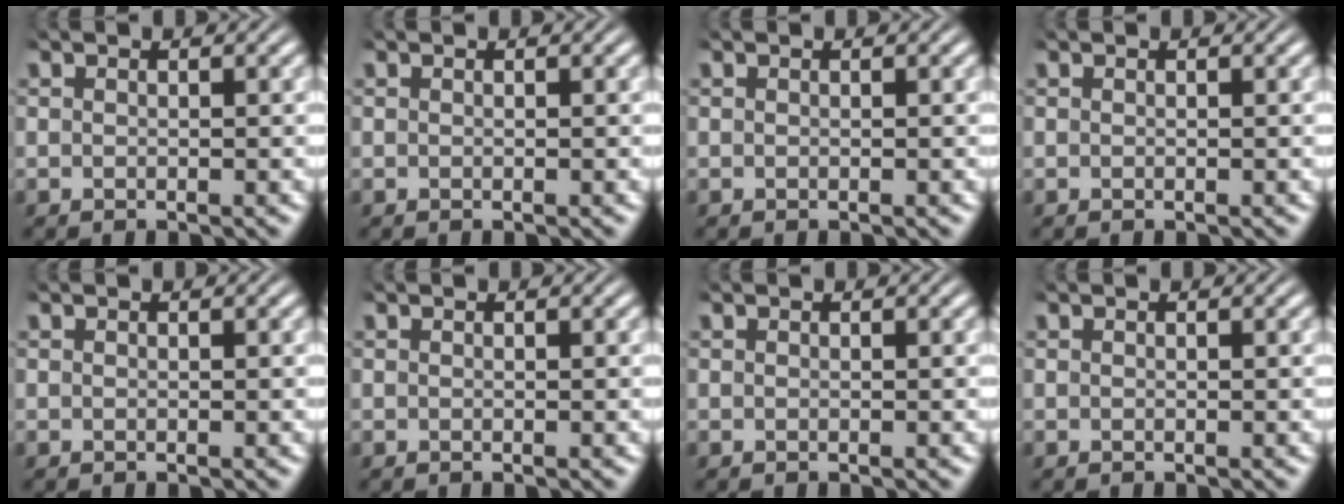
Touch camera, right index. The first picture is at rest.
{"total": 0.0}
{"total": 0.0}
{"total": 0.0}
{"total": 0.0}
{"total": 0.0}
{"total": 0.0}
{"total": 0.0}